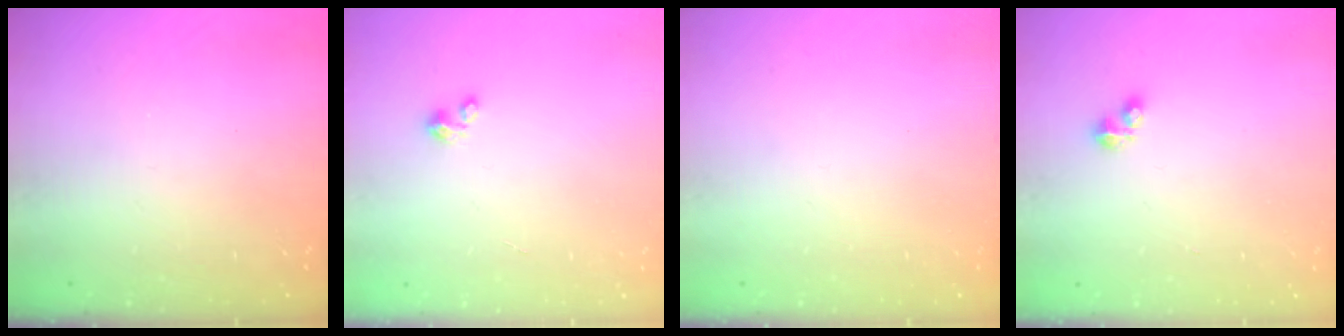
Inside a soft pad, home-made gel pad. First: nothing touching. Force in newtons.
{"total": 1.6, "press": 1.6, "slide": 0.2}
{"total": 0.0}
{"total": 2.8, "press": 2.8, "slide": 0.4}